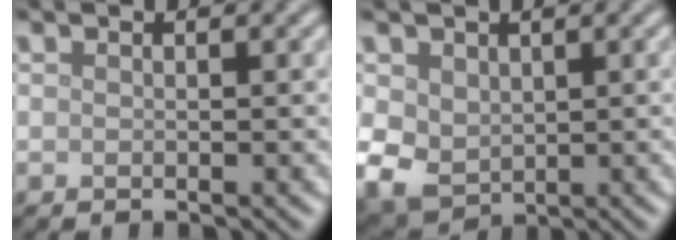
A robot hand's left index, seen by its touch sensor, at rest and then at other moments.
{"total": 4.4, "force": [0.5, 3.5, 2.6], "torque": [-0.068, -0.007, 0.013]}